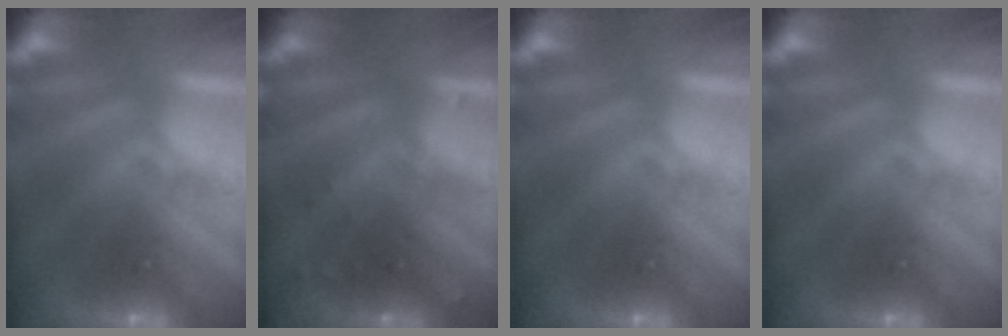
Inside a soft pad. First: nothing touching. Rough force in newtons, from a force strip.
{"total": 2.9}
{"total": 0.0}
{"total": 0.0}